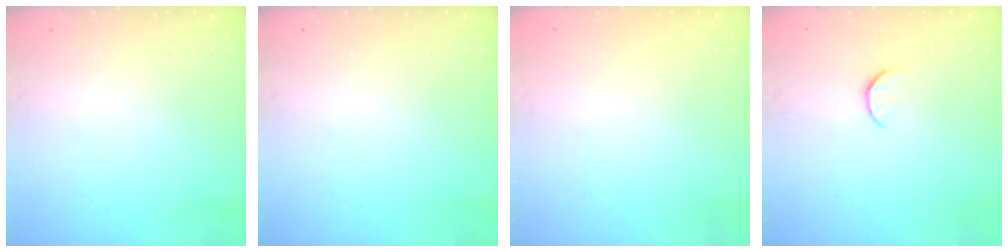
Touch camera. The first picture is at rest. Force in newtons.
{"total": 0.0}
{"total": 0.0}
{"total": 5.1, "press": 5.1, "slide": 0.5}